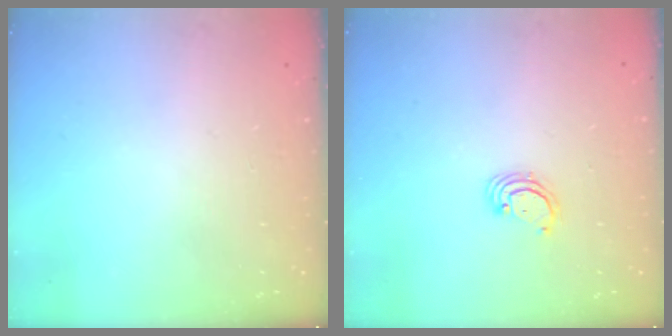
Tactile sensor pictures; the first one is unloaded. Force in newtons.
{"total": 2.8, "press": 2.8, "slide": 0.2}